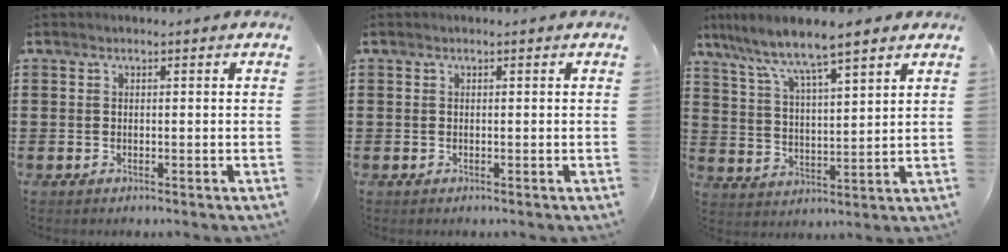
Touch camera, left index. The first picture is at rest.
{"total": 0.0}
{"total": 6.4, "force": [5.4, 0.3, 3.4], "torque": [-0.090, -0.030, 0.087]}